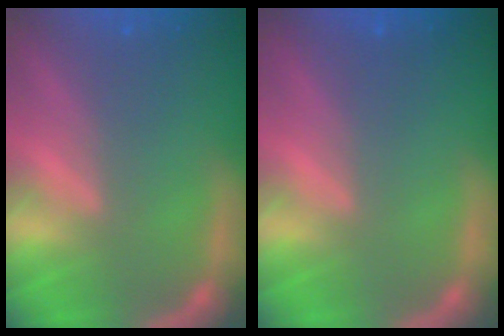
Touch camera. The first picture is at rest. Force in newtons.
{"total": 0.0}